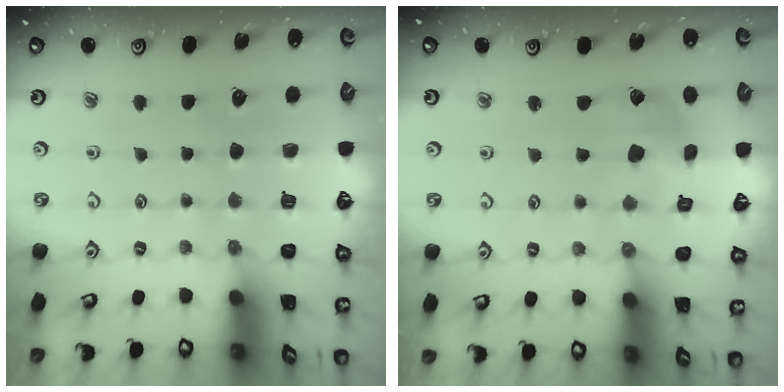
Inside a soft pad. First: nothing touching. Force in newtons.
{"total": 5.6, "press": 5.5, "slide": 0.7}